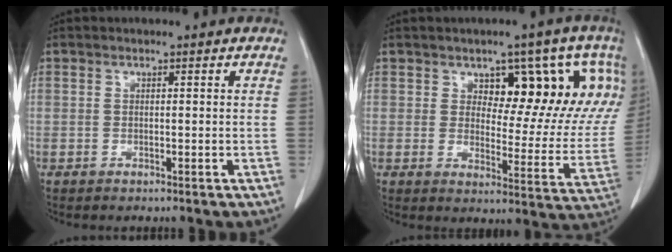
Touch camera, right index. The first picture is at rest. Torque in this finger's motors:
{"motor_torque": [0.39, 0.24, 0.23, 0.06]}